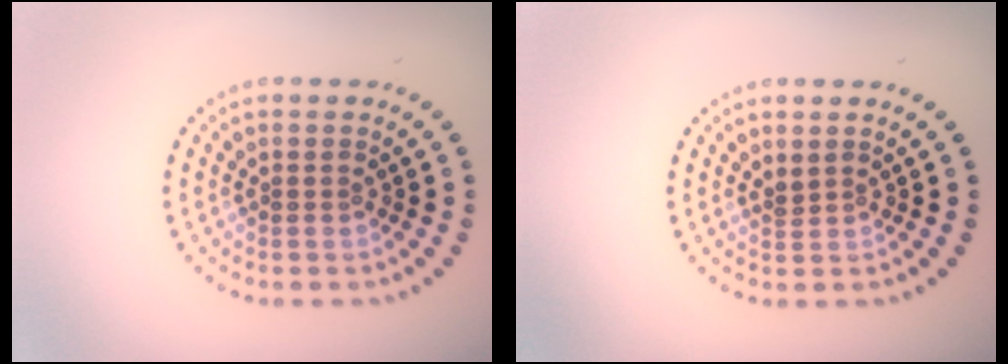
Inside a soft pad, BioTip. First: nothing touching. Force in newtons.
{"total": 0.6, "press": 0.3, "slide": 0.5}